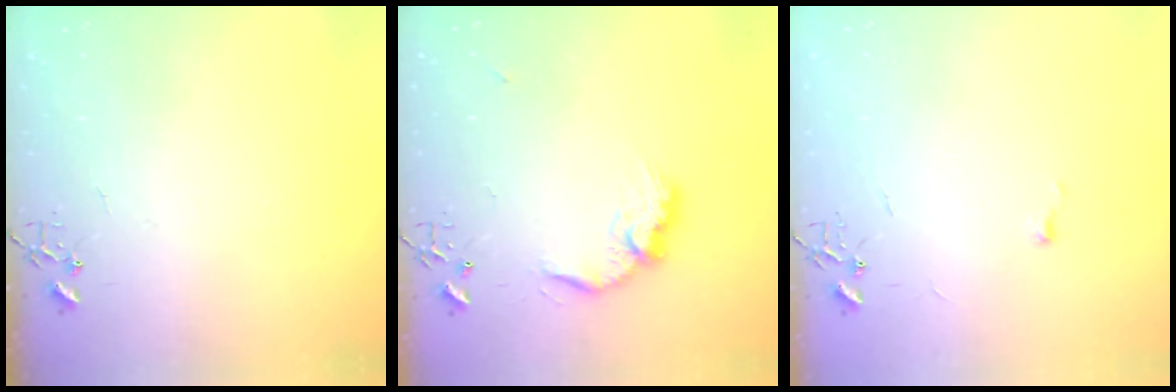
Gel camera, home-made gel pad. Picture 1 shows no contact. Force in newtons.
{"total": 12.5, "press": 12.5, "slide": 0.7}
{"total": 3.5, "press": 3.5, "slide": 0.5}